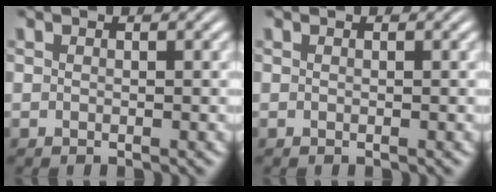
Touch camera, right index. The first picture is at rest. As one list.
[{"total": 0.0}]